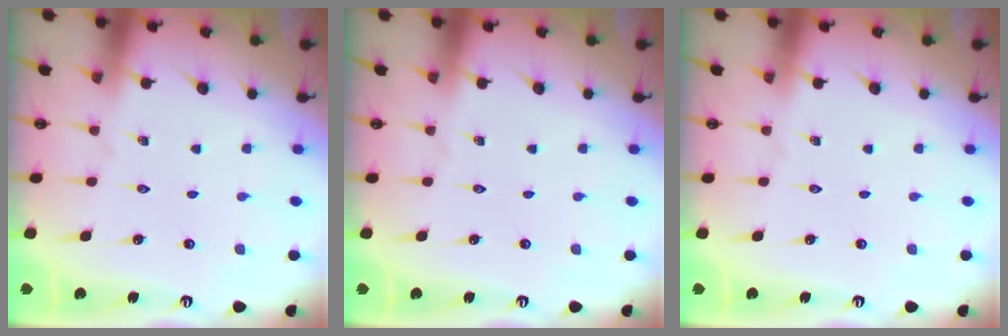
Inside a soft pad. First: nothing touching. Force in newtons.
{"total": 0.0}
{"total": 0.0}